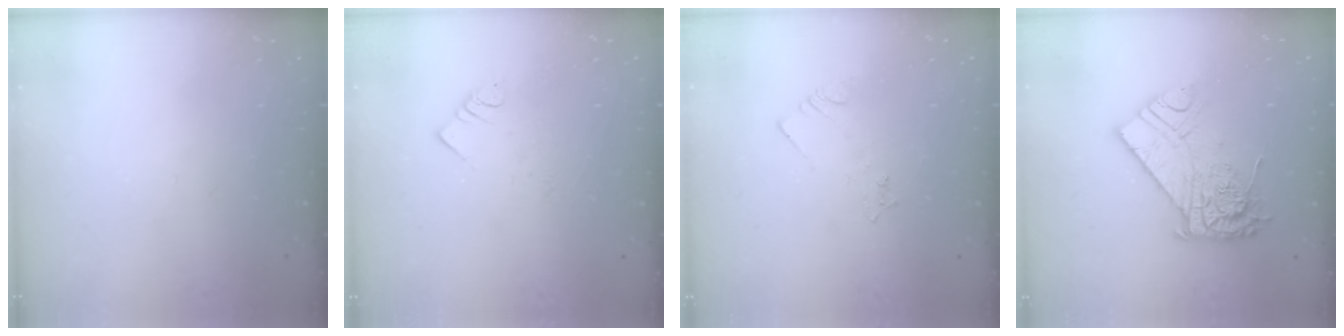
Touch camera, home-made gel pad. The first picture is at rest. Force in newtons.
{"total": 3.0, "press": 3.0, "slide": 0.0}
{"total": 1.9, "press": 1.9, "slide": 0.3}
{"total": 14.1, "press": 14.0, "slide": 1.4}